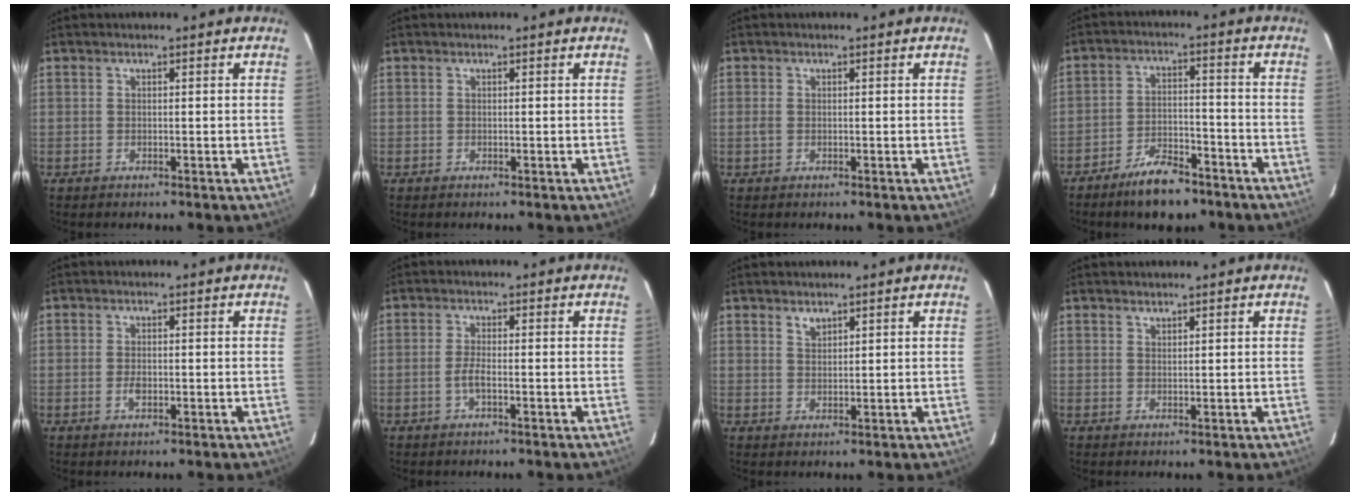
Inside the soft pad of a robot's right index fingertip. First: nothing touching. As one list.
[{"total": 0.0}, {"total": 1.0, "force": [-0.2, 0.7, 0.7], "torque": [-0.015, 0.000, -0.005]}, {"total": 9.5, "force": [-7.3, 3.7, 4.9], "torque": [-0.105, 0.012, -0.115]}, {"total": 2.0, "force": [-0.7, 1.1, 1.5], "torque": [-0.032, -0.002, -0.011]}, {"total": 2.4, "force": [-1.1, 0.4, 2.1], "torque": [-0.047, 0.000, -0.022]}, {"total": 1.8, "force": [1.4, 0.8, 0.7], "torque": [-0.009, 0.001, 0.026]}, {"total": 0.9, "force": [0.8, 0.2, 0.1], "torque": [-0.003, 0.002, 0.016]}]